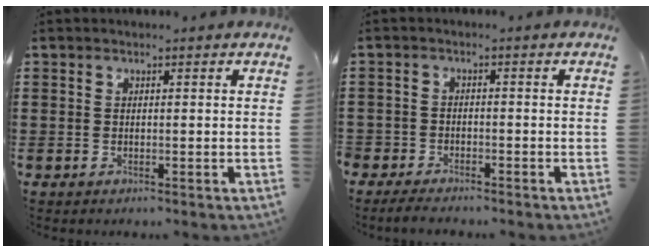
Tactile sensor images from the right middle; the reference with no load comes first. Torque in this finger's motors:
{"motor_torque": [0.91, 0.59, 0.04, 0.02]}